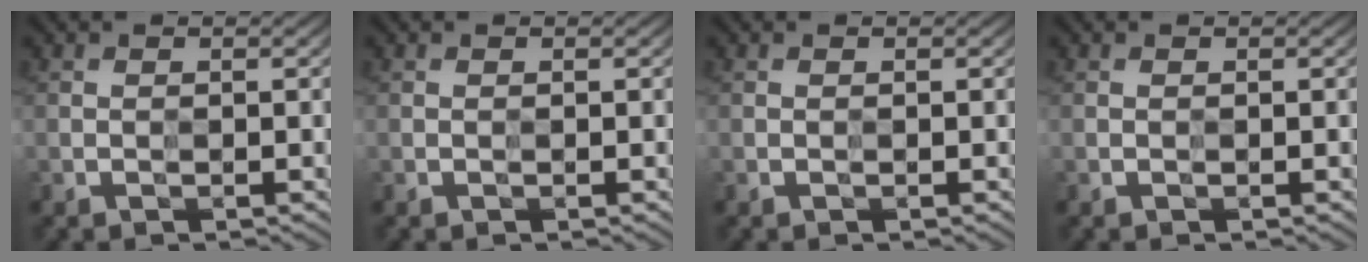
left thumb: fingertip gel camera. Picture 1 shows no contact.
{"total": 0.0}
{"total": 0.0}
{"total": 0.0}